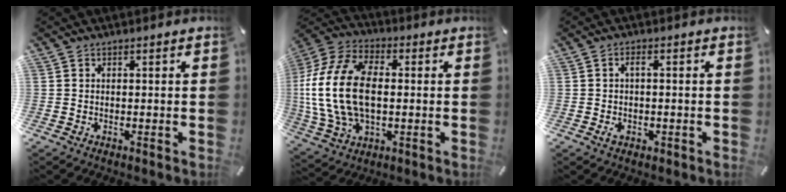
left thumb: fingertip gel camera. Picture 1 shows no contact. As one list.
[{"total": 19.5, "force": [-0.3, 12.8, 14.7], "torque": [-0.338, 0.001, -0.013]}, {"total": 2.9, "force": [-0.5, 1.5, 2.4], "torque": [-0.050, 0.003, -0.011]}]